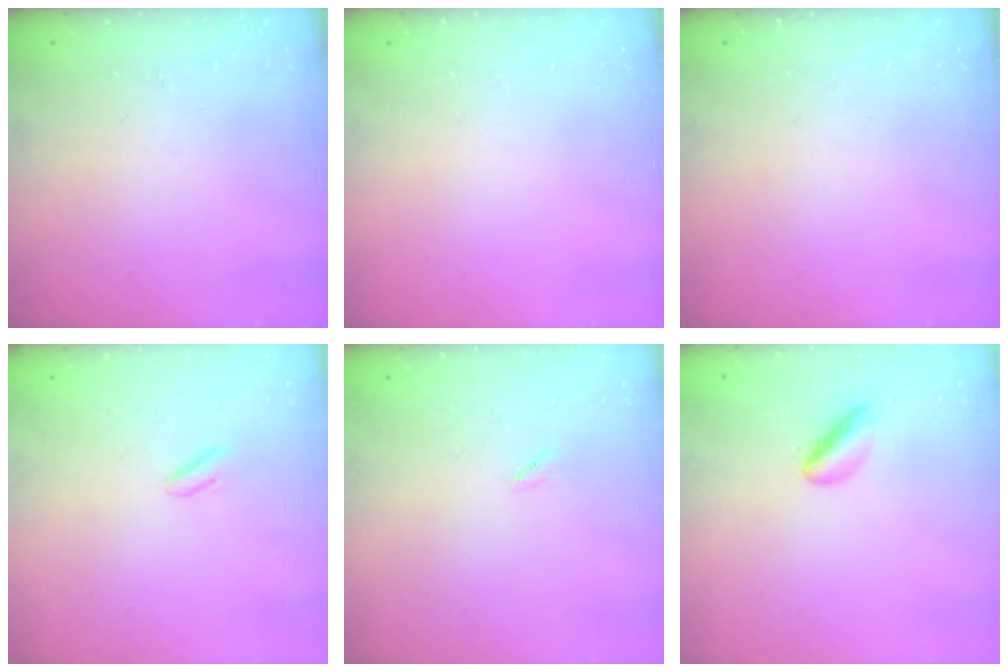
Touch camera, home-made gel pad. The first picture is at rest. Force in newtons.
{"total": 0.0}
{"total": 0.0}
{"total": 1.9, "press": 1.7, "slide": 0.8}
{"total": 1.6, "press": 1.6, "slide": 0.1}
{"total": 2.9, "press": 2.9, "slide": 0.5}